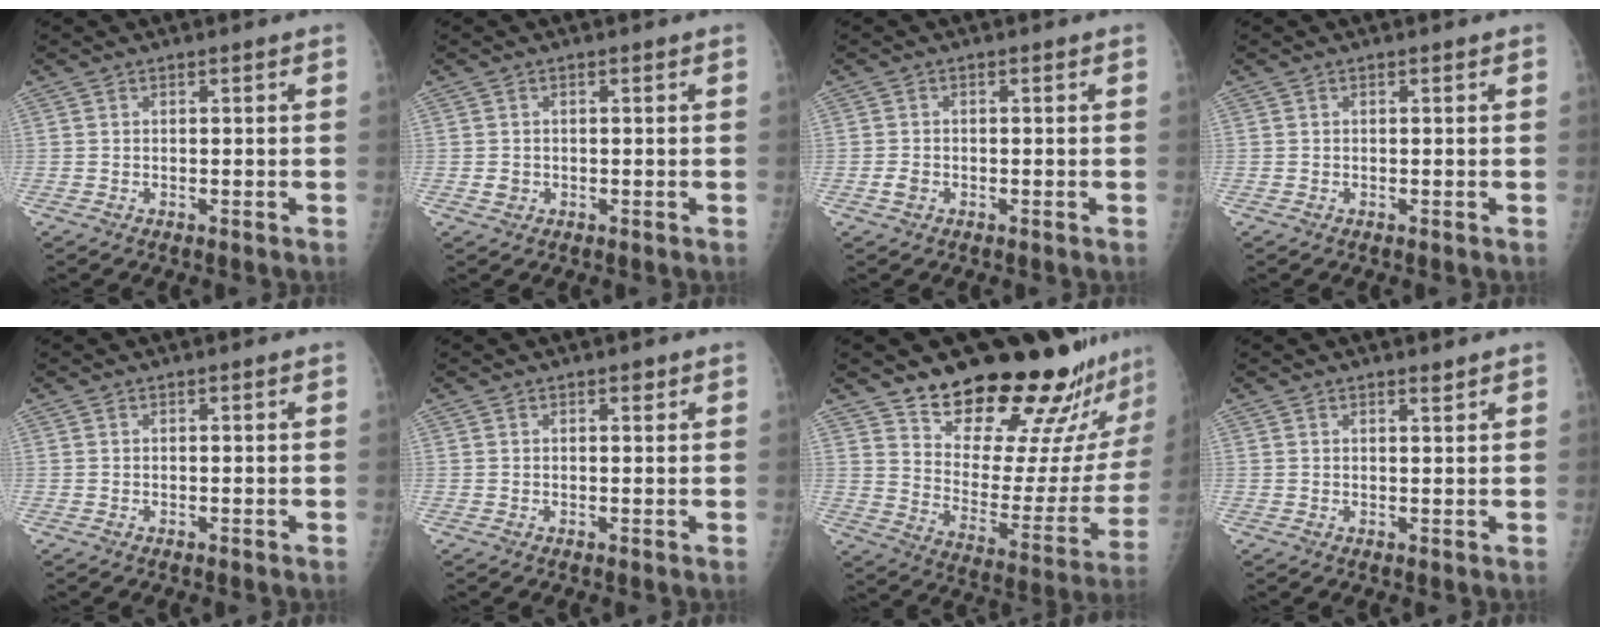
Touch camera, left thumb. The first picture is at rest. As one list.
[{"total": 1.5, "force": [-0.2, 1.3, 0.6], "torque": [-0.005, 0.002, 0.000]}, {"total": 1.8, "force": [-0.7, 1.3, 1.0], "torque": [-0.016, 0.002, -0.013]}, {"total": 0.0}, {"total": 0.0}, {"total": 1.0, "force": [0.6, 0.5, 0.5], "torque": [-0.001, -0.003, 0.007]}, {"total": 26.0, "force": [22.7, 6.8, 10.8], "torque": [-0.117, -0.172, 0.308]}, {"total": 1.1, "force": [1.0, 0.3, 0.5], "torque": [-0.006, -0.008, 0.016]}]